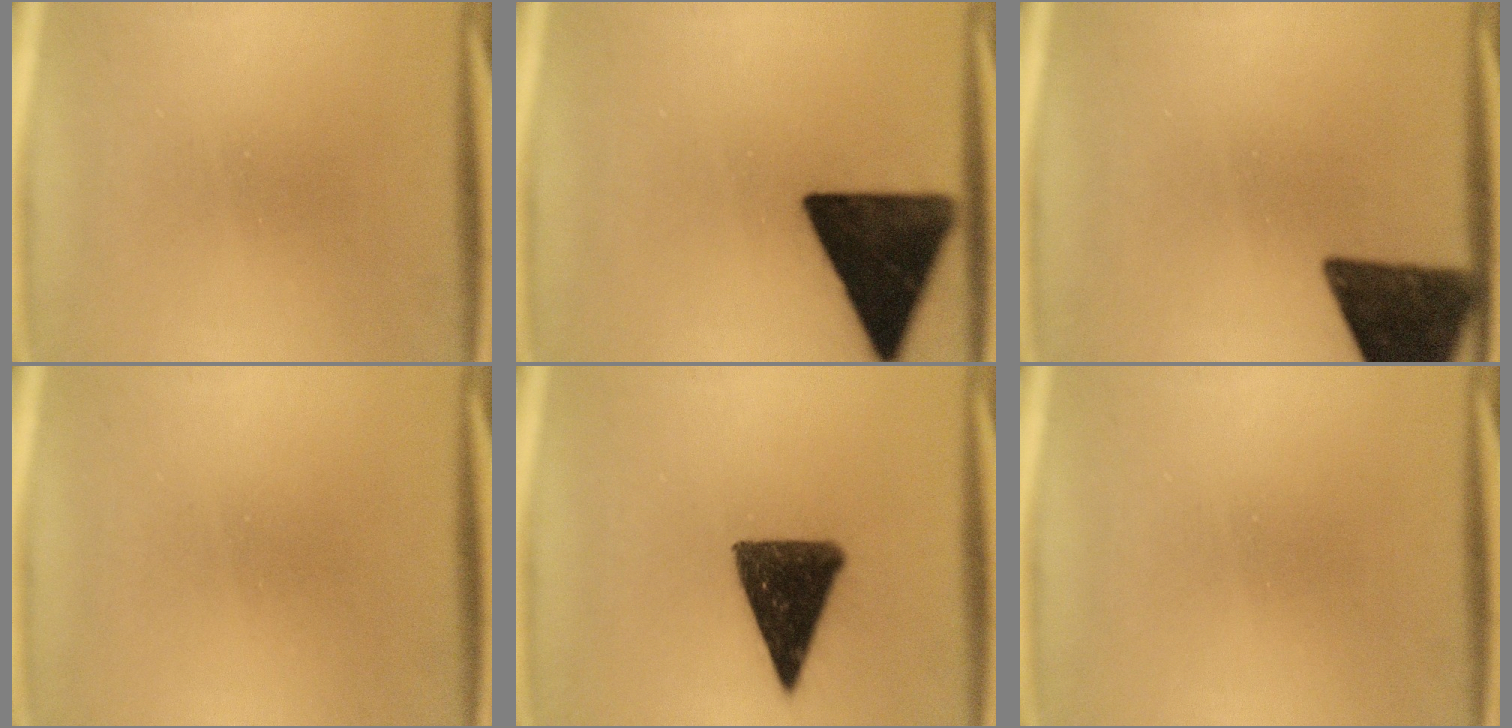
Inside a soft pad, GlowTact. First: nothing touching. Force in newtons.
{"total": 15.8}
{"total": 13.7}
{"total": 1.6}
{"total": 11.5}
{"total": 0.0}